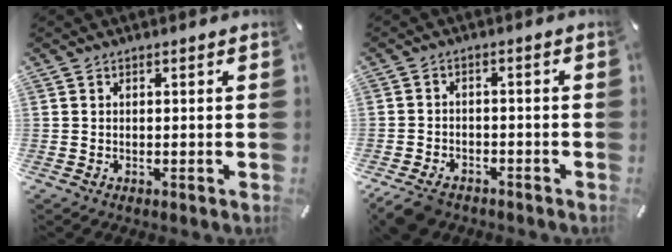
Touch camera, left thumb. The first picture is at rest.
{"total": 5.2, "force": [-3.6, 3.1, 2.1], "torque": [-0.050, 0.016, -0.069]}